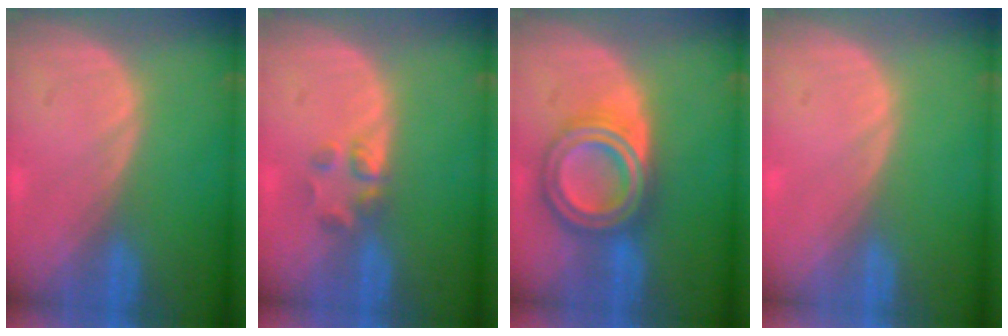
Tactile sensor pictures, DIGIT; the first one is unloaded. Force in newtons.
{"total": 2.6, "press": 2.4, "slide": 0.9}
{"total": 8.0, "press": 8.0, "slide": 0.5}
{"total": 0.0}